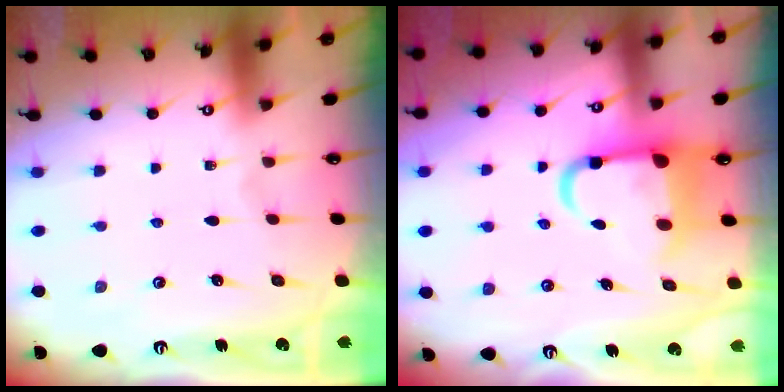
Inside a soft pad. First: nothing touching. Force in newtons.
{"total": 8.9, "press": 8.5, "slide": 2.5}